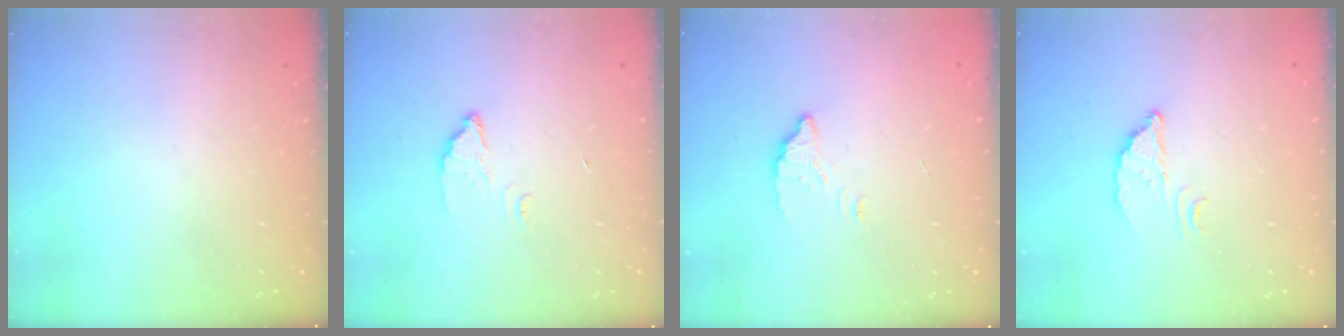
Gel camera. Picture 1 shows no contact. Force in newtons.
{"total": 2.9, "press": 2.9, "slide": 0.4}
{"total": 2.9, "press": 2.9, "slide": 0.2}
{"total": 2.8, "press": 2.8, "slide": 0.2}